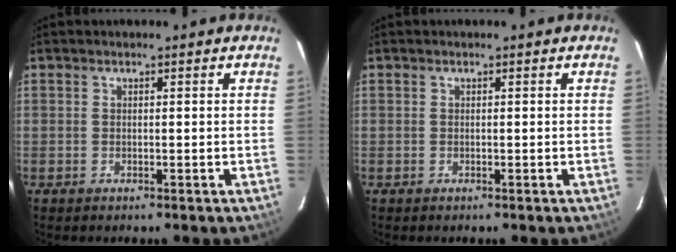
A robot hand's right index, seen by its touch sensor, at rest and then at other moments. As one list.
[{"total": 0.0}]